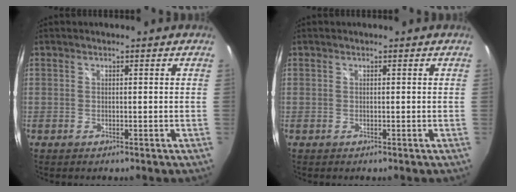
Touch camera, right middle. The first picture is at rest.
{"total": 0.0}